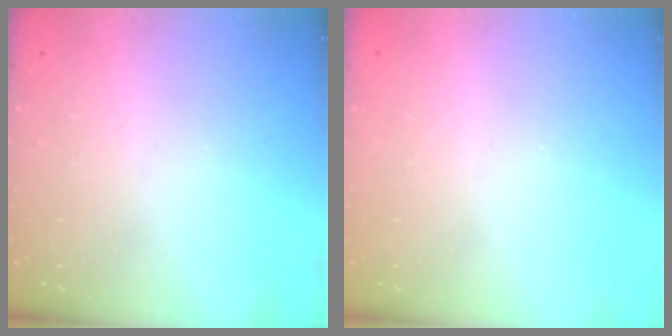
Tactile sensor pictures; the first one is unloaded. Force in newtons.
{"total": 0.0}